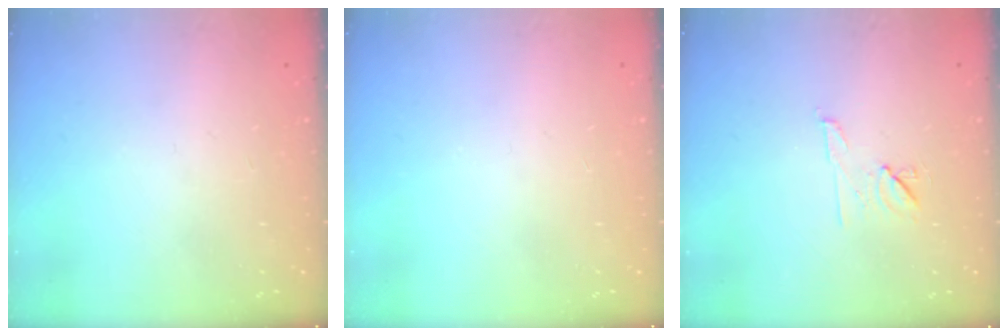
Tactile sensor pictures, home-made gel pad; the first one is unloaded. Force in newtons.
{"total": 0.0}
{"total": 7.0, "press": 6.9, "slide": 0.9}